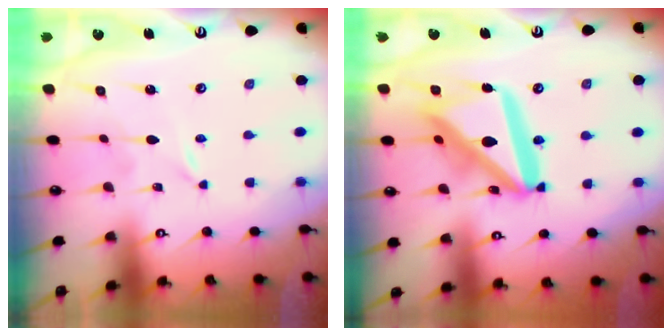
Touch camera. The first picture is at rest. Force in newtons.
{"total": 21.2, "press": 21.0, "slide": 2.5}